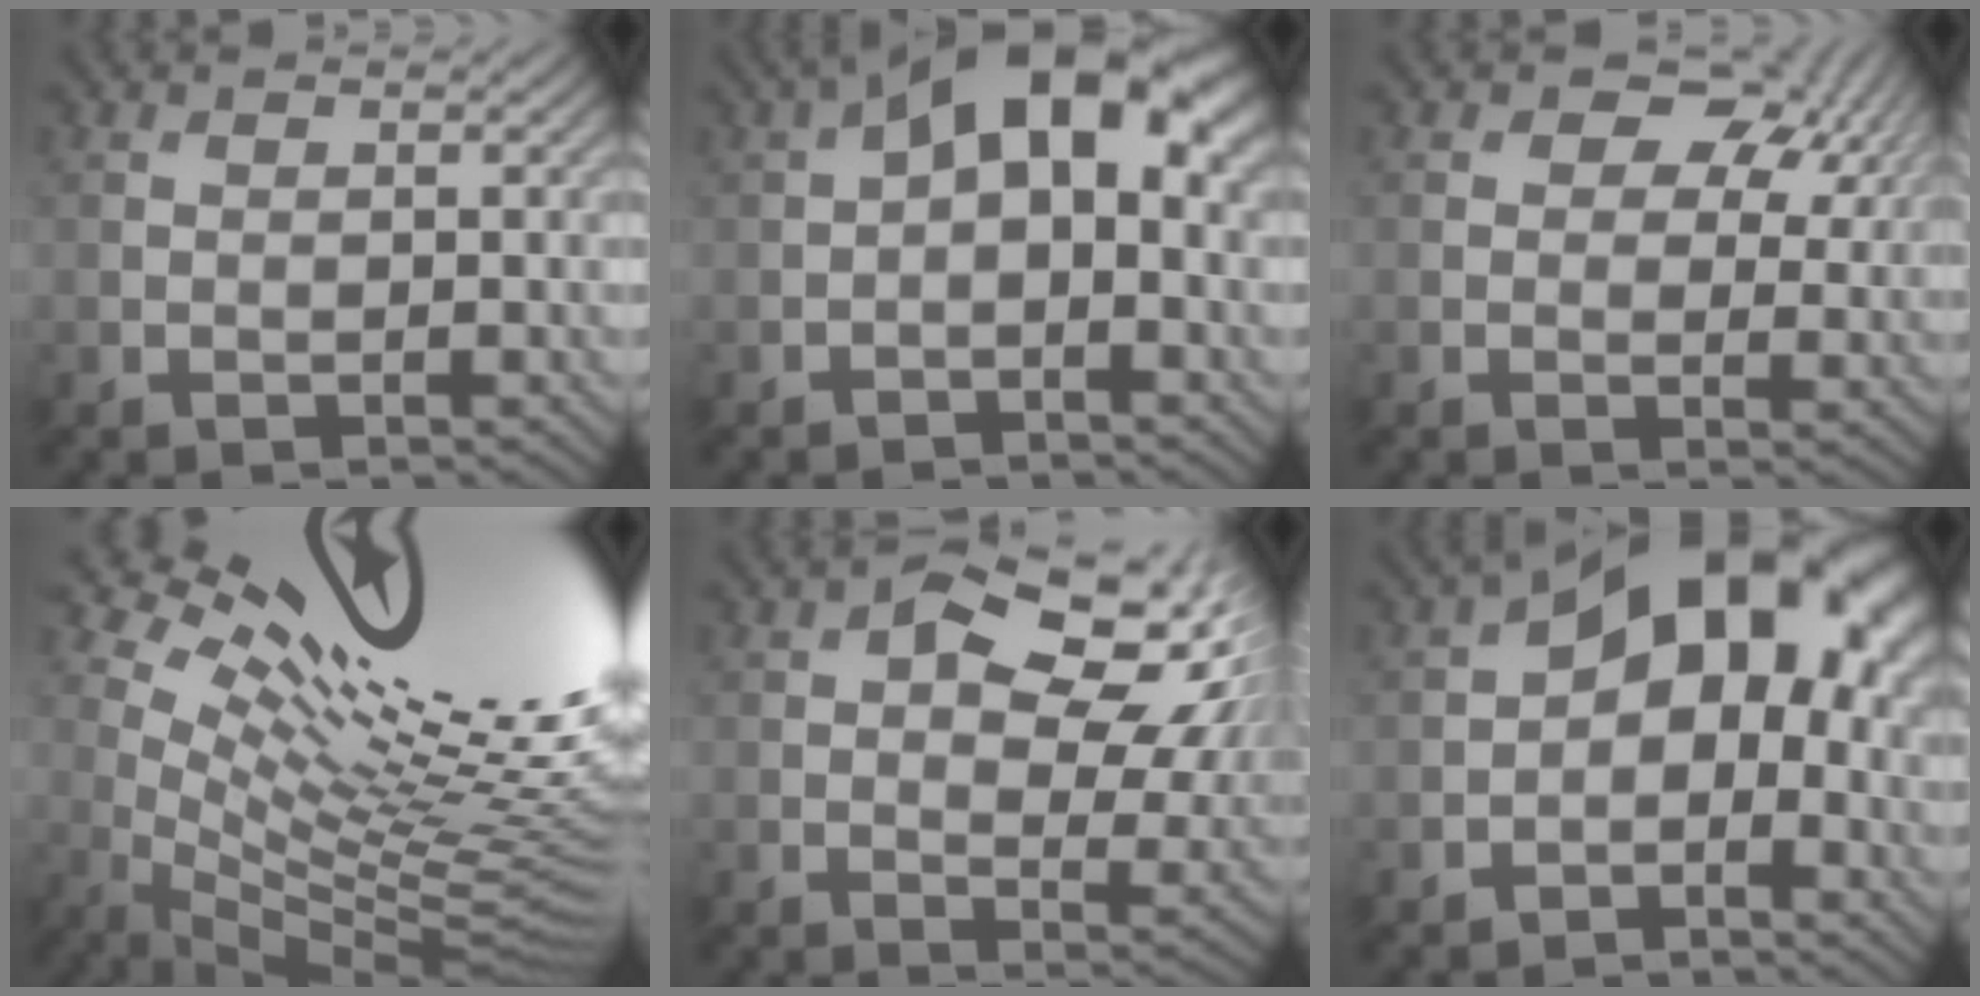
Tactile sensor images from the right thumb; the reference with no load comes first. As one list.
[{"total": 10.2, "force": [1.7, 5.4, 8.4], "torque": [-0.132, 0.018, 0.017]}, {"total": 9.4, "force": [3.9, 5.8, 6.3], "torque": [-0.082, 0.005, 0.058]}, {"total": 19.4, "force": [9.5, 4.7, 16.3], "torque": [-0.255, 0.017, 0.160]}, {"total": 12.9, "force": [4.9, 7.3, 9.4], "torque": [-0.144, -0.006, 0.088]}, {"total": 12.0, "force": [0.2, 7.4, 9.5], "torque": [-0.127, 0.020, -0.012]}]